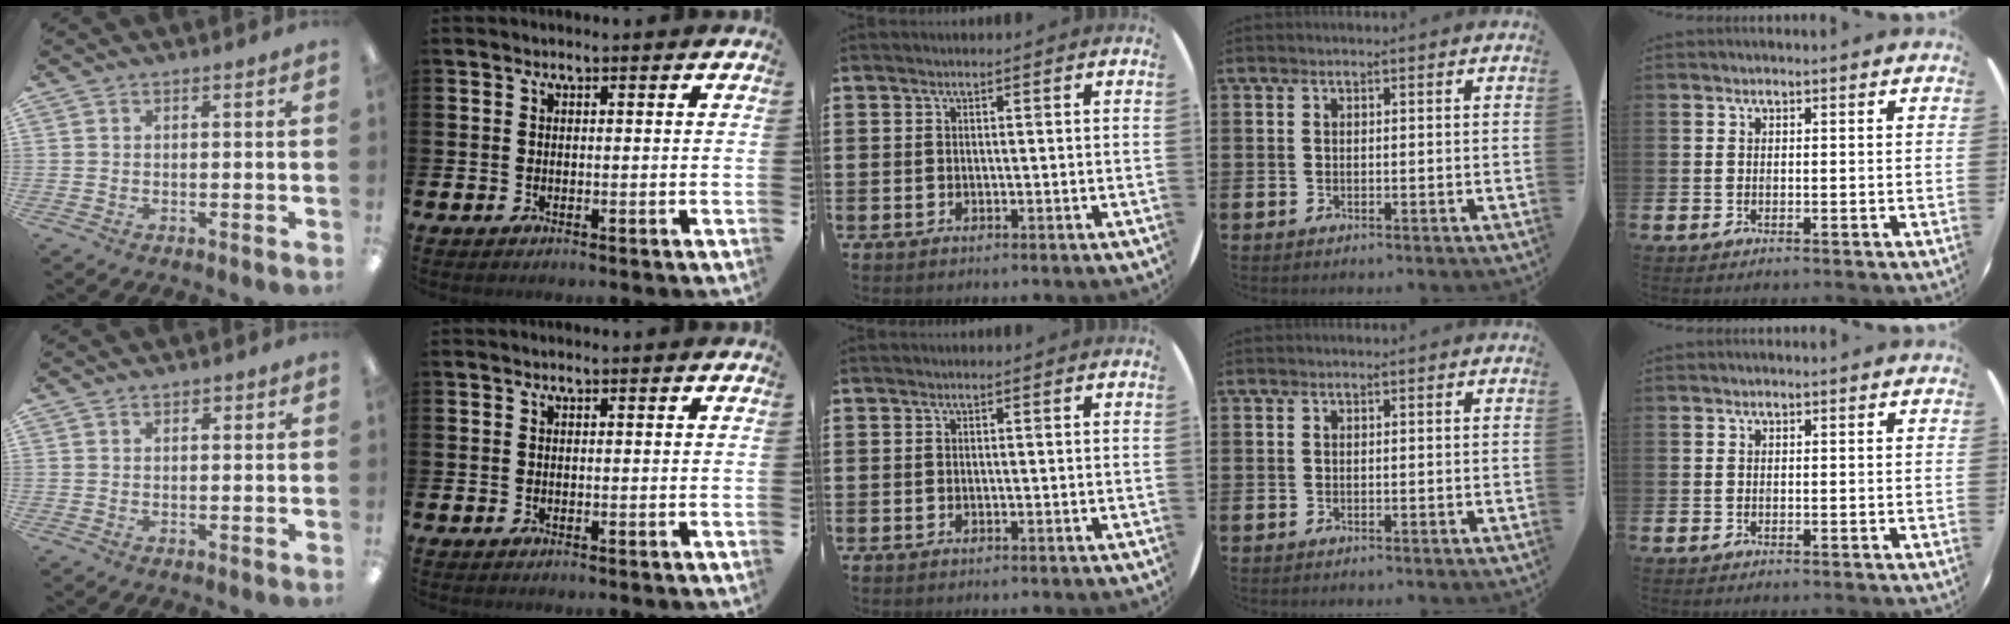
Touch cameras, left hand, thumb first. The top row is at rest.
{"thumb": {"total": 1.1, "force": [0.7, 0.7, 0.5], "torque": [-0.002, 0.000, 0.010]}}